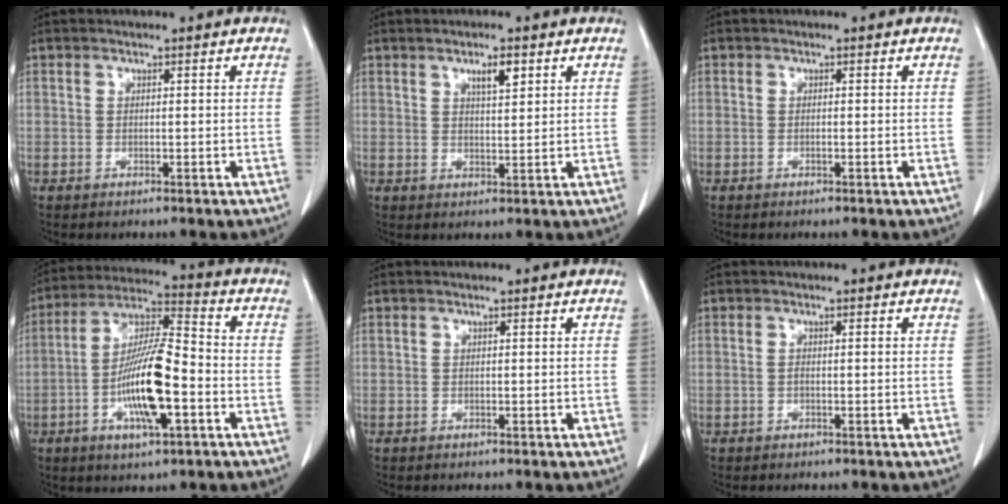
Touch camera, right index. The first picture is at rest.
{"total": 3.4, "force": [1.8, 0.8, 2.7], "torque": [-0.046, -0.003, 0.031]}
{"total": 0.0}
{"total": 14.0, "force": [-3.8, 2.8, 13.1], "torque": [-0.251, 0.004, -0.069]}
{"total": 0.0}
{"total": 0.9, "force": [-0.1, 0.2, 0.9], "torque": [-0.018, 0.003, 0.002]}